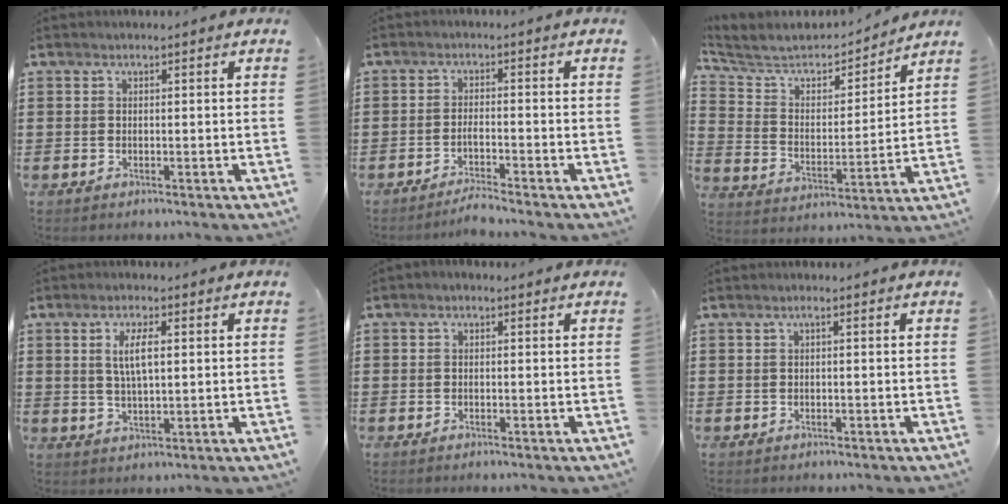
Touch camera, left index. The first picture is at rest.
{"total": 2.4, "force": [-2.0, -0.1, 1.4], "torque": [-0.025, 0.004, -0.037]}
{"total": 5.6, "force": [4.8, 2.1, 2.0], "torque": [-0.072, -0.032, 0.074]}
{"total": 4.9, "force": [1.2, 1.6, 4.5], "torque": [-0.093, 0.008, 0.018]}
{"total": 0.6, "force": [-0.4, 0.4, 0.3], "torque": [-0.006, 0.000, -0.008]}
{"total": 0.8, "force": [-0.1, 0.1, 0.8], "torque": [-0.015, -0.002, -0.002]}